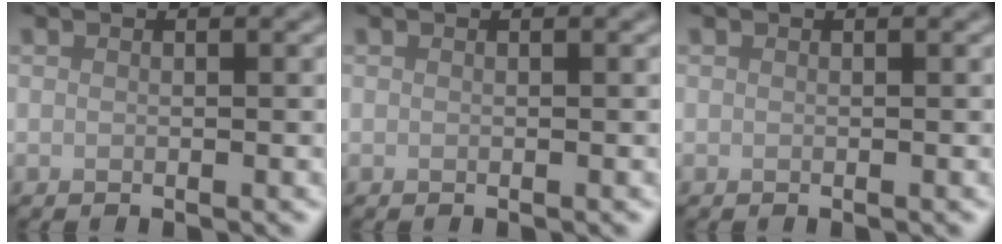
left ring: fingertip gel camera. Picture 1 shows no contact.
{"total": 0.0}
{"total": 0.0}